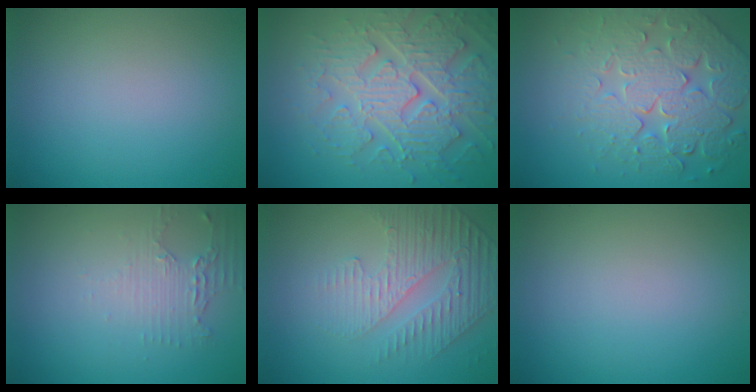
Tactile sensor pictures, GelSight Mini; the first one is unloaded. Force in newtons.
{"total": 6.8, "press": 5.8, "slide": 3.6}
{"total": 7.2, "press": 5.8, "slide": 4.2}
{"total": 2.0, "press": 1.6, "slide": 1.1}
{"total": 4.7, "press": 3.1, "slide": 3.5}
{"total": 0.0}